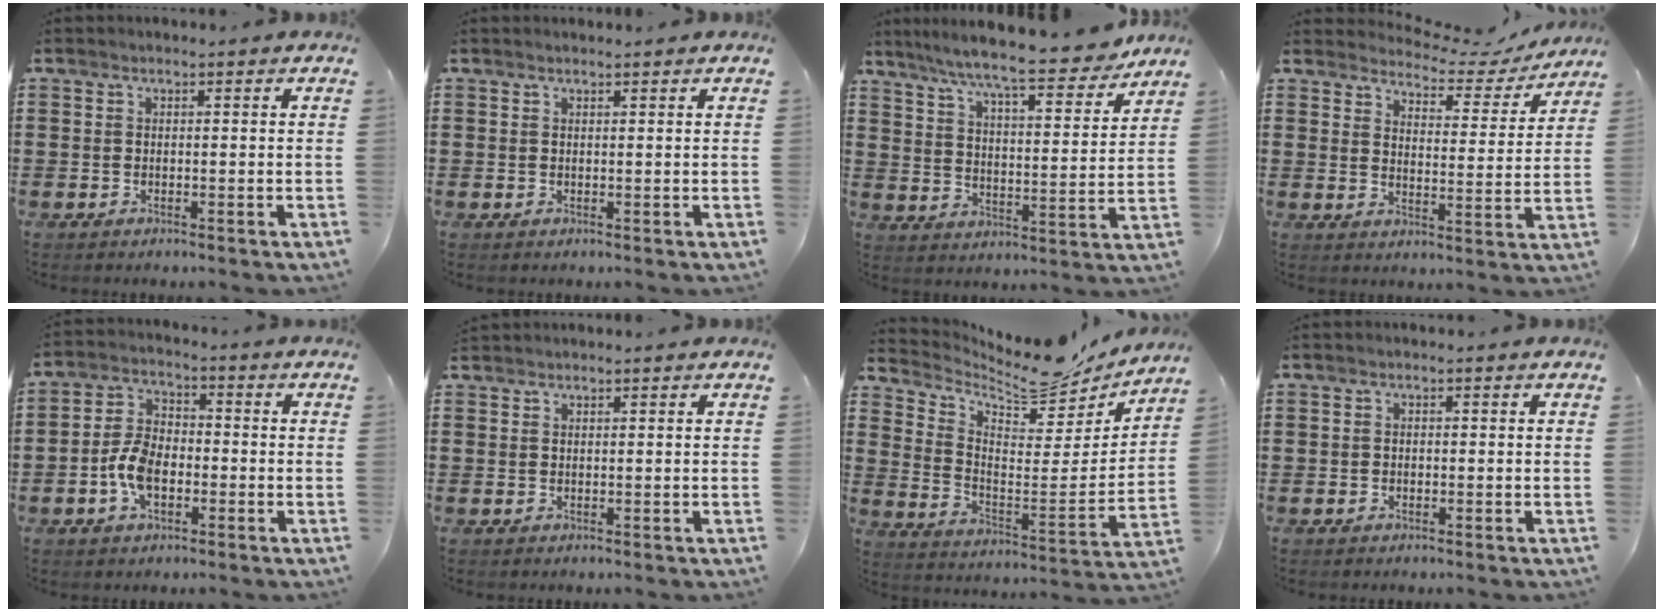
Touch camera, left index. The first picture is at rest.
{"total": 0.6, "force": [0.5, 0.0, 0.1], "torque": [-0.004, -0.001, 0.011]}
{"total": 9.6, "force": [8.4, 0.2, 4.6], "torque": [-0.113, -0.049, 0.140]}
{"total": 4.1, "force": [3.9, 1.0, 0.5], "torque": [-0.019, -0.032, 0.060]}
{"total": 6.4, "force": [-1.9, 3.8, 4.8], "torque": [-0.118, 0.001, -0.043]}
{"total": 0.7, "force": [0.7, 0.2, -0.1], "torque": [-0.001, 0.000, 0.015]}
{"total": 9.0, "force": [8.3, 2.0, 3.0], "torque": [-0.081, -0.064, 0.141]}
{"total": 0.5, "force": [-0.2, 0.4, 0.2], "torque": [-0.006, 0.002, -0.005]}